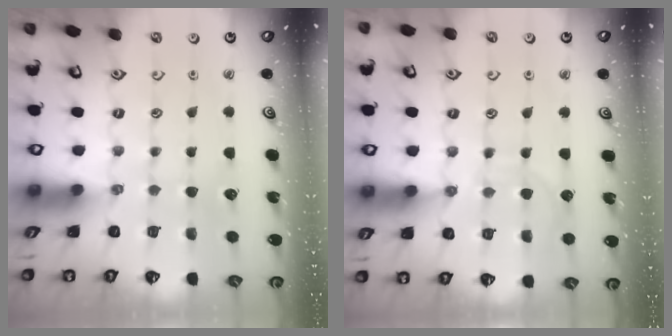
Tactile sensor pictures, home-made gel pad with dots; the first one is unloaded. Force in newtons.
{"total": 7.2, "press": 7.2, "slide": 0.6}